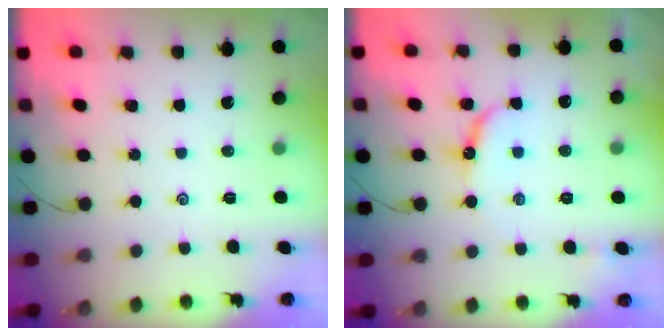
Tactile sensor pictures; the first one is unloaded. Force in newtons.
{"total": 8.1, "press": 8.1, "slide": 0.6}